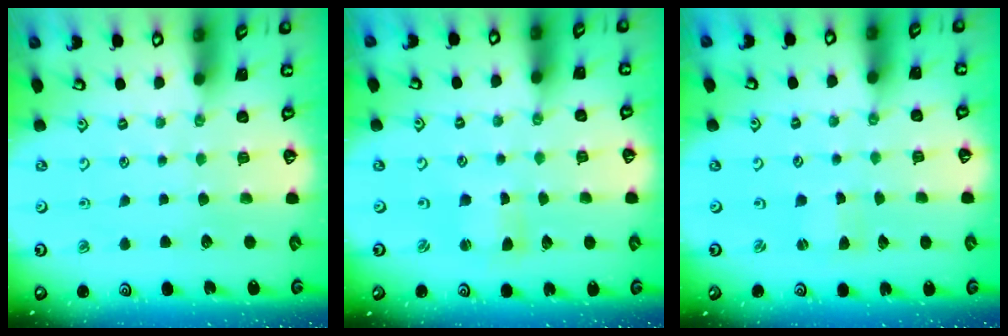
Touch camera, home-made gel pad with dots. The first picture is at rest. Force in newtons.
{"total": 1.2, "press": 1.2, "slide": 0.3}
{"total": 0.8, "press": 0.8, "slide": 0.2}